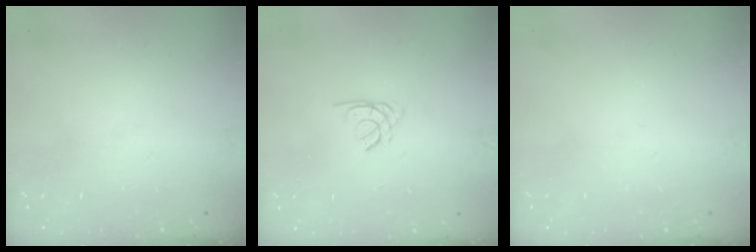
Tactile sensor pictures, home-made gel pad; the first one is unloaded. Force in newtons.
{"total": 1.3, "press": 1.3, "slide": 0.4}
{"total": 0.0}